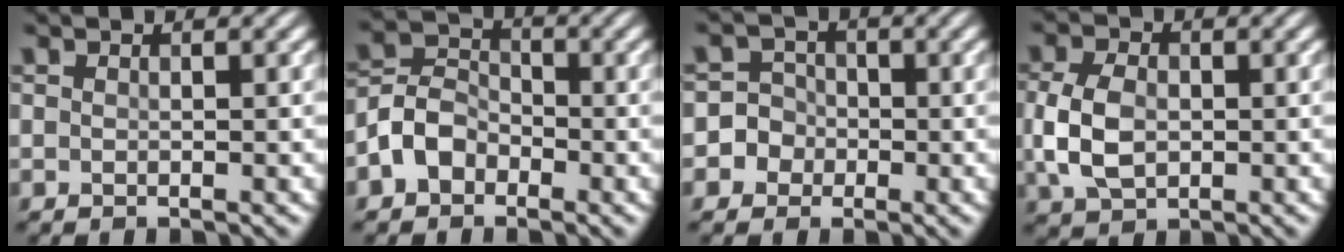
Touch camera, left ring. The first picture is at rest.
{"total": 3.7, "force": [-1.8, 2.8, 1.7], "torque": [-0.034, 0.010, -0.045]}
{"total": 4.0, "force": [-1.4, 3.7, 0.4], "torque": [0.023, 0.011, -0.042]}
{"total": 4.9, "force": [-0.3, 3.5, 3.5], "torque": [-0.083, -0.002, -0.007]}